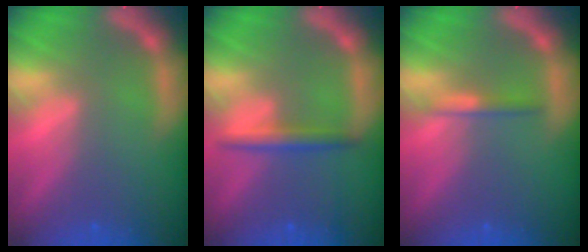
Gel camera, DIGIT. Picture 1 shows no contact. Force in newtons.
{"total": 2.4}
{"total": 1.4}